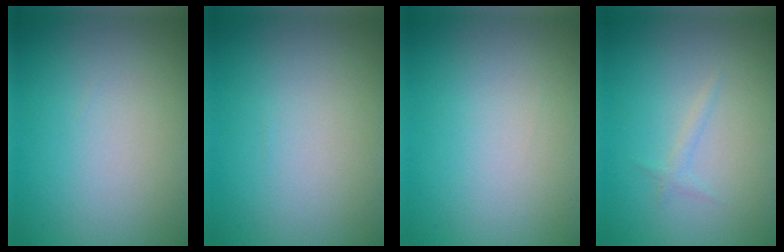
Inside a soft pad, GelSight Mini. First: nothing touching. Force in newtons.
{"total": 0.0}
{"total": 0.0}
{"total": 0.7, "press": 0.7, "slide": 0.1}